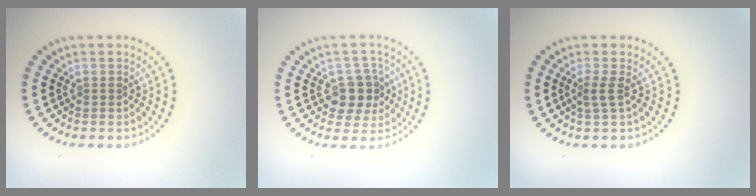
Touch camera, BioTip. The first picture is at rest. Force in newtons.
{"total": 3.4, "press": 3.1, "slide": 1.3}
{"total": 1.6, "press": 1.1, "slide": 1.1}